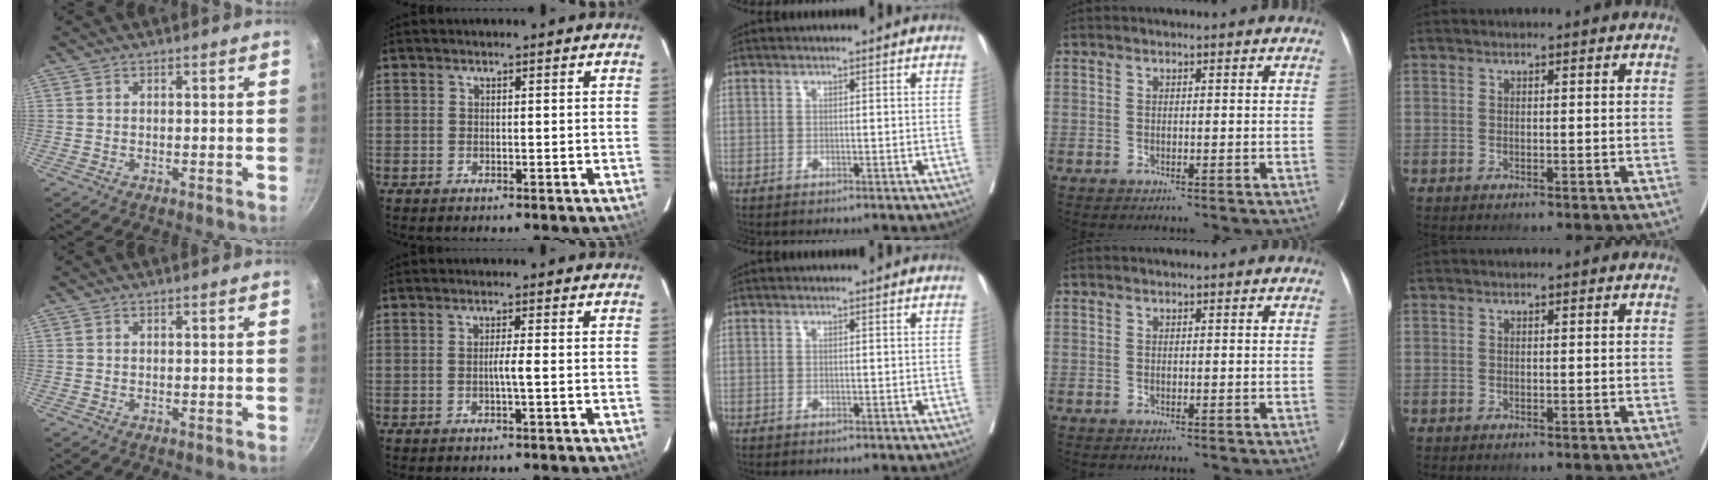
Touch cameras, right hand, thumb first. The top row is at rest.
{"index": {"total": 1.8, "force": [-0.4, -0.3, 1.7], "torque": [-0.031, 0.000, -0.008]}}